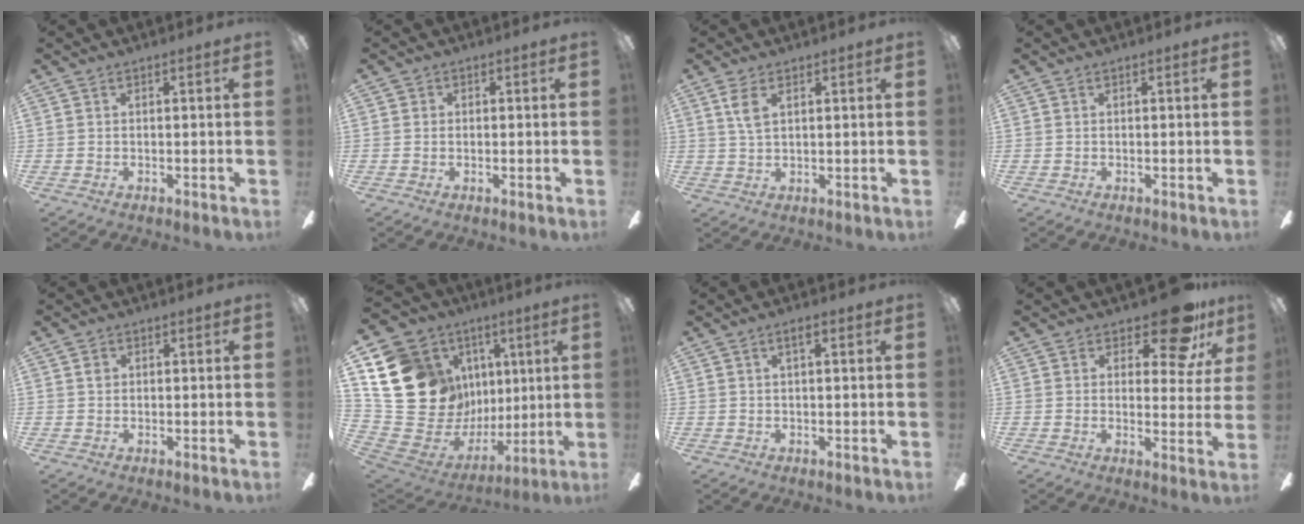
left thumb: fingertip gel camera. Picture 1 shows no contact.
{"total": 0.8, "force": [0.1, 0.8, 0.0], "torque": [0.000, 0.004, 0.000]}
{"total": 3.7, "force": [1.3, 2.3, 2.5], "torque": [-0.047, 0.003, 0.020]}
{"total": 0.0}
{"total": 1.3, "force": [0.5, 1.1, 0.5], "torque": [-0.002, 0.002, 0.007]}
{"total": 21.8, "force": [6.4, 18.4, 9.7], "torque": [-0.225, -0.050, 0.162]}
{"total": 2.3, "force": [1.1, 0.7, 1.9], "torque": [-0.032, 0.002, 0.017]}
{"total": 13.1, "force": [8.7, 5.6, 8.1], "torque": [-0.113, -0.042, 0.149]}